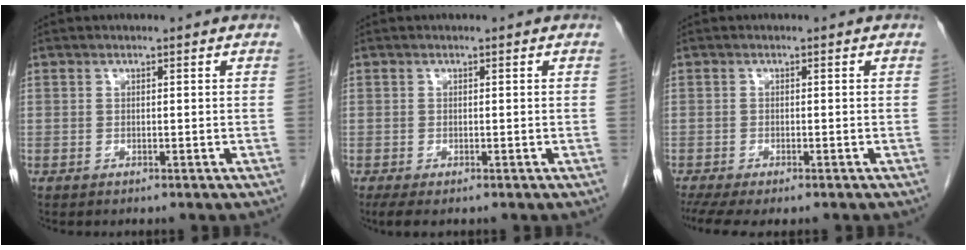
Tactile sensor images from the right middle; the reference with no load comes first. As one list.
[{"total": 2.1, "force": [-1.4, 0.6, 1.4], "torque": [-0.027, -0.009, -0.020]}, {"total": 6.5, "force": [-5.0, 1.7, 3.8], "torque": [-0.067, -0.013, -0.080]}]